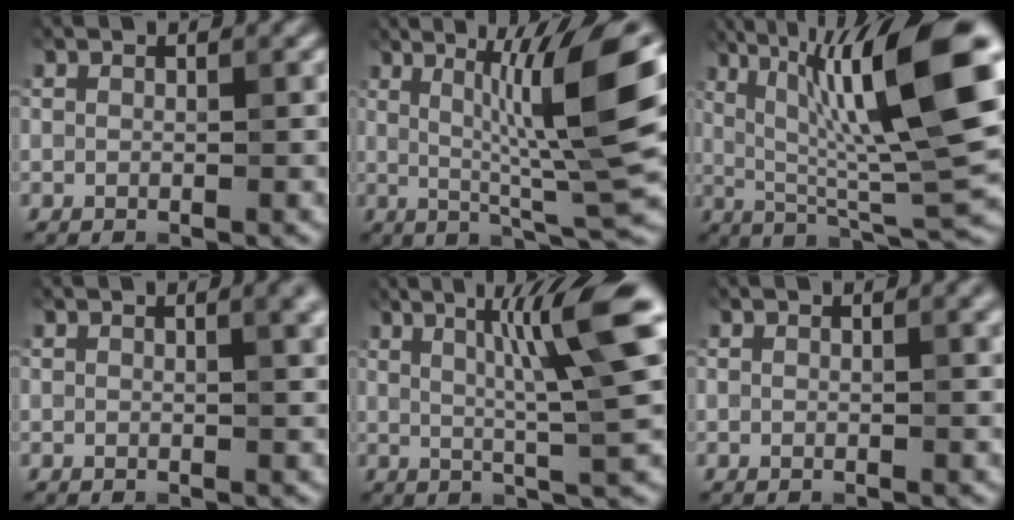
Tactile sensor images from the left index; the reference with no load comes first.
{"total": 11.0, "force": [2.1, 1.6, 10.7], "torque": [-0.146, 0.005, 0.039]}
{"total": 14.4, "force": [3.9, 2.9, 13.5], "torque": [-0.201, 0.018, 0.061]}
{"total": 2.7, "force": [1.1, 0.9, 2.2], "torque": [-0.014, 0.006, 0.011]}
{"total": 9.1, "force": [2.7, 1.1, 8.6], "torque": [-0.121, 0.012, 0.043]}
{"total": 1.3, "force": [0.6, 0.4, 1.1], "torque": [-0.010, 0.003, 0.006]}